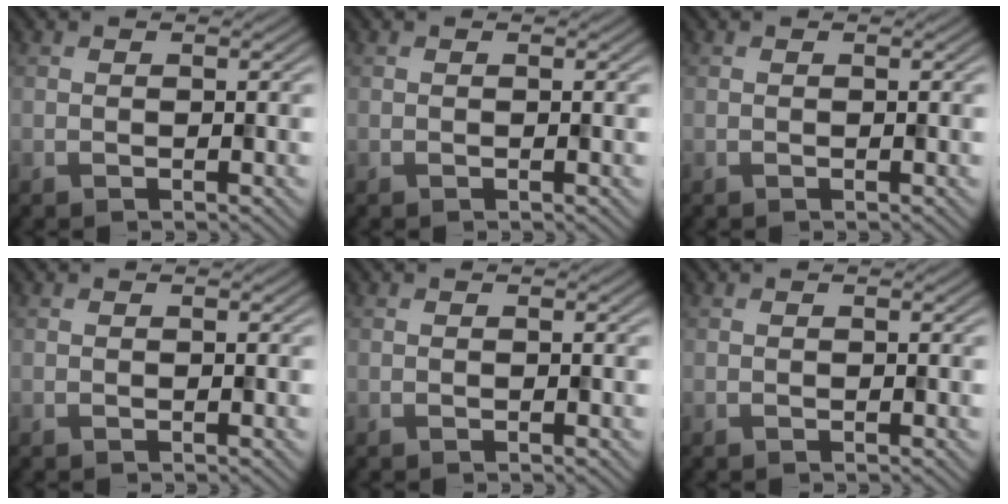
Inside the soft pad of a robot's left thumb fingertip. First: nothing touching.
{"total": 0.0}
{"total": 0.0}
{"total": 0.0}
{"total": 0.0}
{"total": 0.0}